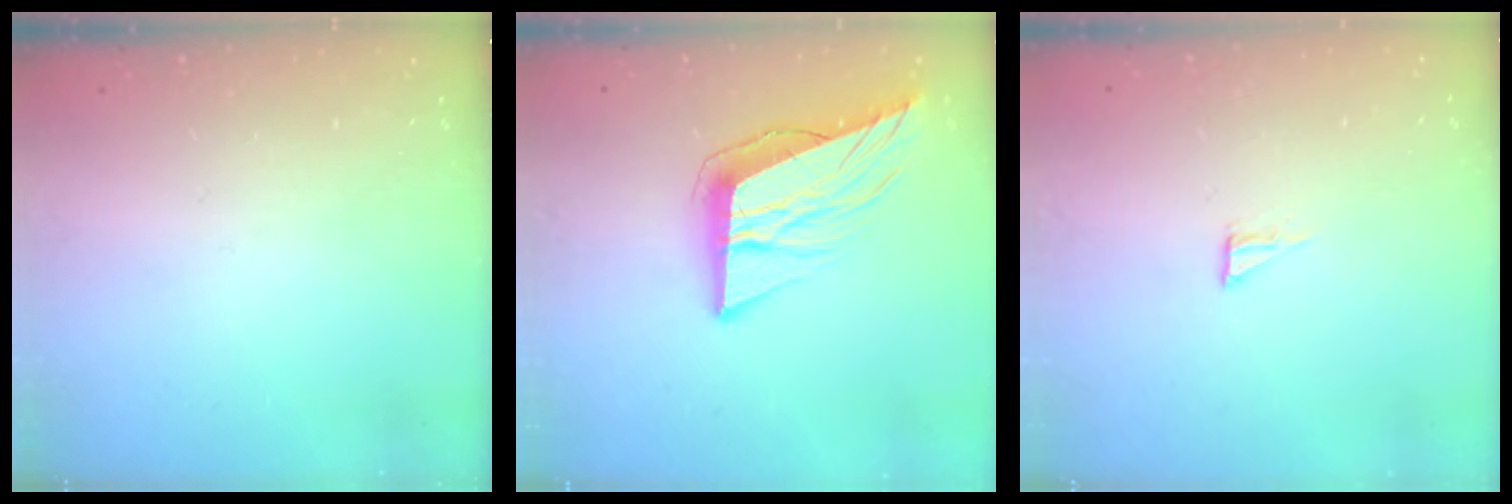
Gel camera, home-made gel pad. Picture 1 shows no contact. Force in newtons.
{"total": 12.0, "press": 11.6, "slide": 3.3}
{"total": 3.4, "press": 3.4, "slide": 0.3}